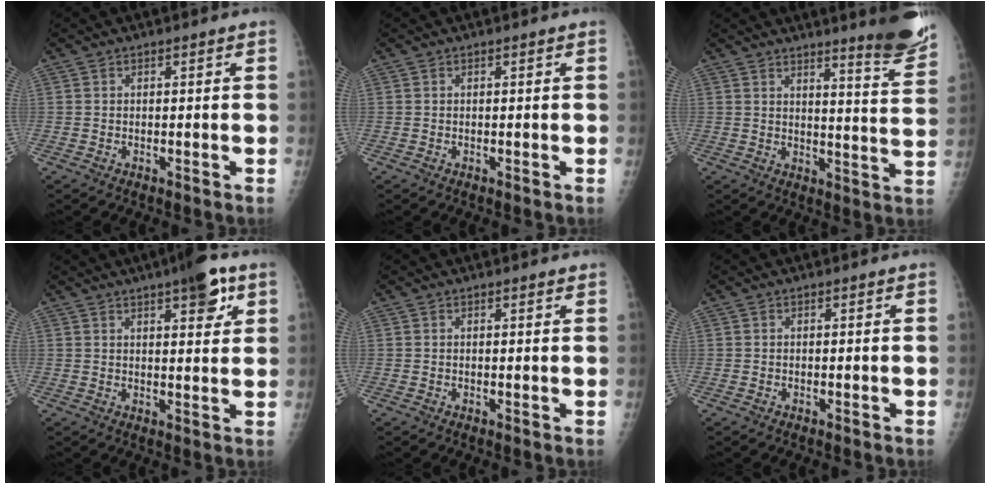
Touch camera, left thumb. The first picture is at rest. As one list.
[{"total": 0.0}, {"total": 10.8, "force": [8.7, 0.8, 6.4], "torque": [-0.064, -0.071, 0.108]}, {"total": 8.0, "force": [4.4, 2.5, 6.3], "torque": [-0.070, -0.016, 0.056]}, {"total": 1.0, "force": [0.8, 0.2, 0.6], "torque": [-0.007, -0.001, 0.009]}, {"total": 0.0}]